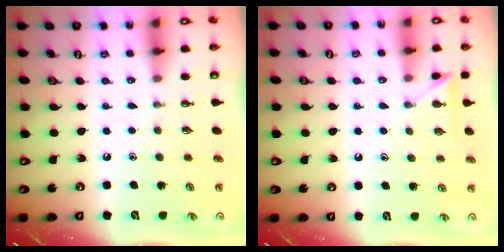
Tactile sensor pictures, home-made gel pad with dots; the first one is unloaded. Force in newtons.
{"total": 4.2, "press": 4.1, "slide": 0.5}